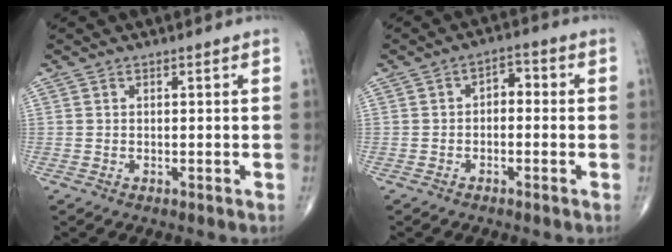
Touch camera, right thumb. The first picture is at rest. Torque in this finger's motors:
{"motor_torque": [-0.08, 0.14, 0.35, -0.08, 0.05]}